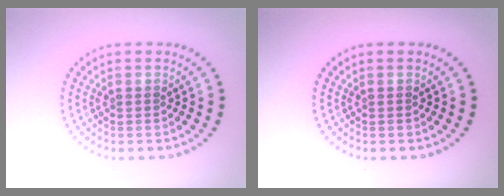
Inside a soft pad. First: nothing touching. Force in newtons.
{"total": 0.0}